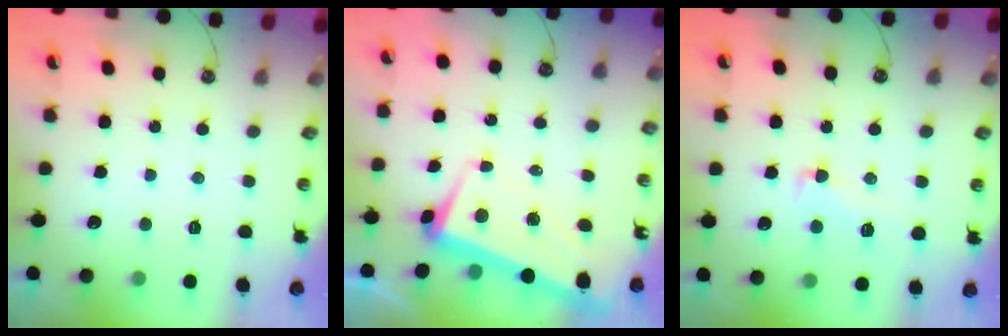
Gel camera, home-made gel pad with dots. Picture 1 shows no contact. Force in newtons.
{"total": 2.2, "press": 0.7, "slide": 2.1}
{"total": 2.5, "press": 2.0, "slide": 1.4}